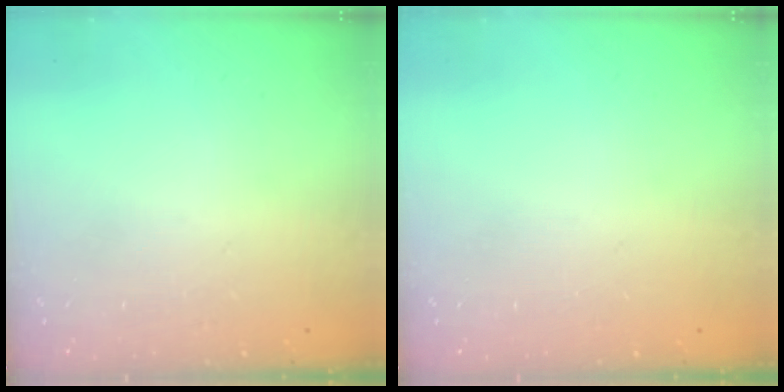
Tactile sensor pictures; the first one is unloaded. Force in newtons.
{"total": 0.0}